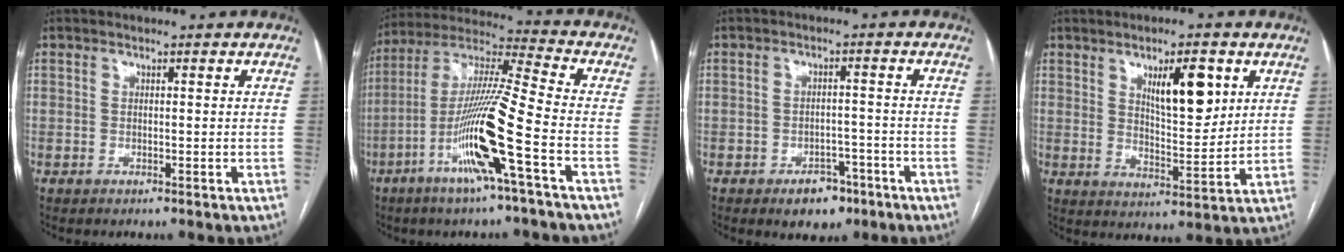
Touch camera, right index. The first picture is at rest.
{"total": 15.6, "force": [-6.0, -0.9, 14.3], "torque": [-0.286, -0.005, -0.116]}
{"total": 5.1, "force": [-3.1, 3.2, 2.4], "torque": [-0.027, 0.007, -0.037]}
{"total": 9.1, "force": [4.1, 2.8, 7.6], "torque": [-0.123, -0.003, 0.073]}